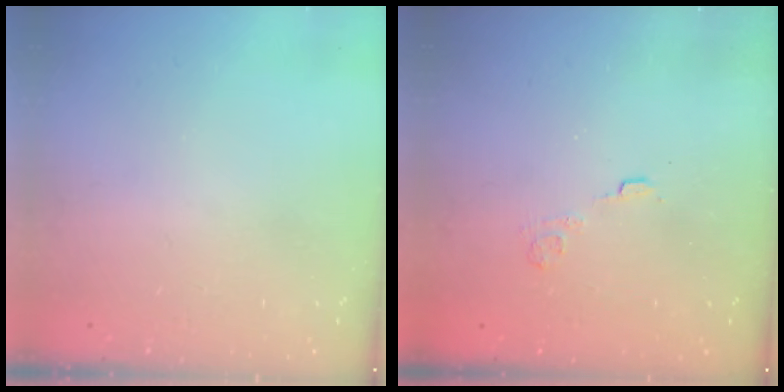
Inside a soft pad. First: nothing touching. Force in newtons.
{"total": 2.7, "press": 2.3, "slide": 1.4}